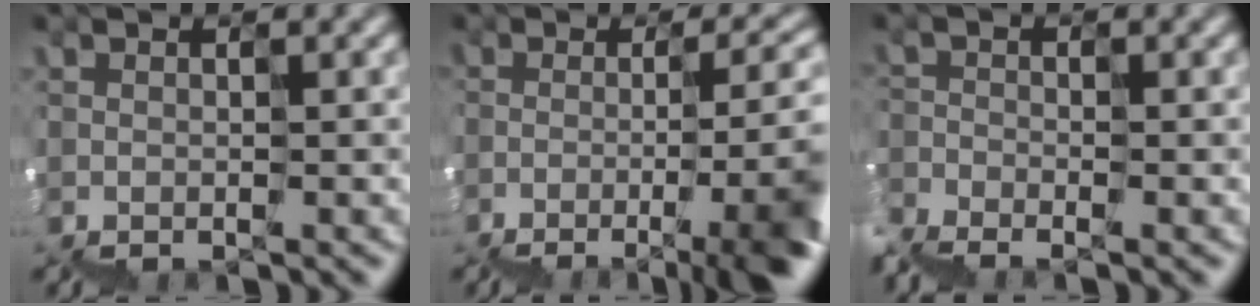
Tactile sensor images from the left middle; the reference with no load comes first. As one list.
[{"total": 8.2, "force": [-3.0, 2.7, 7.2], "torque": [-0.104, 0.007, -0.042]}, {"total": 3.6, "force": [-3.5, 0.3, 0.8], "torque": [-0.039, -0.004, -0.075]}]